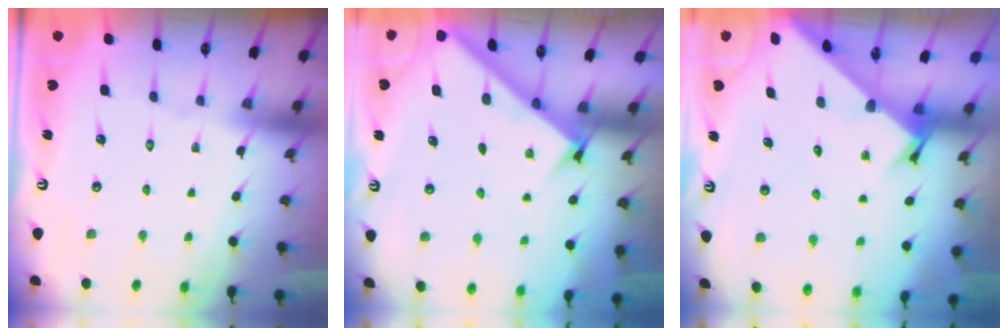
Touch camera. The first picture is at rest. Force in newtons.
{"total": 2.5, "press": 2.5, "slide": 0.3}
{"total": 2.3, "press": 2.3, "slide": 0.2}